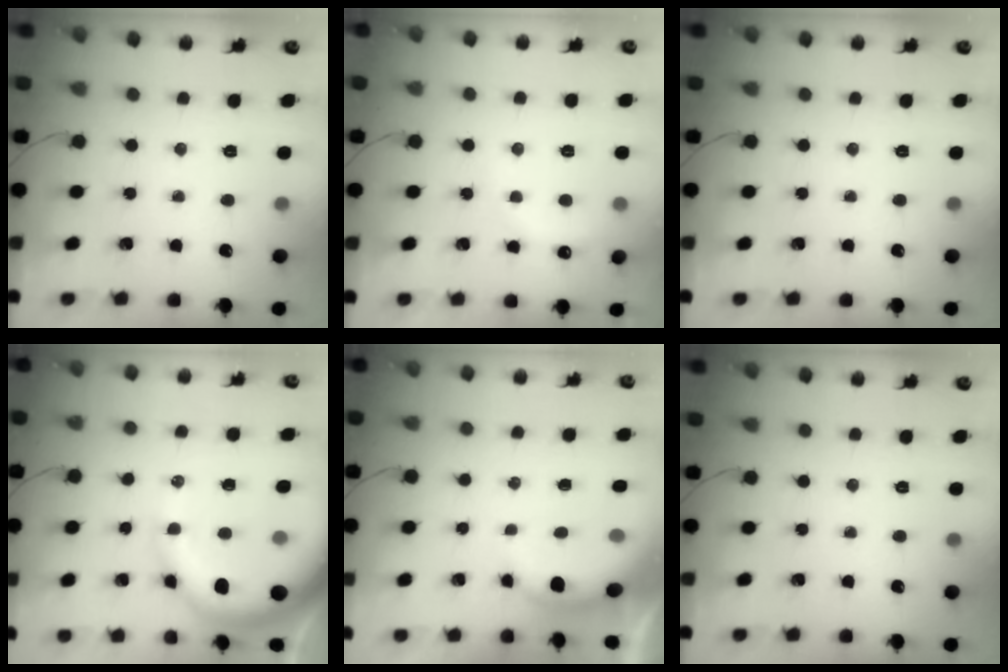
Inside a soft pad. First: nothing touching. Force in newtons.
{"total": 3.0, "press": 2.9, "slide": 0.8}
{"total": 0.0}
{"total": 13.7, "press": 13.4, "slide": 2.8}
{"total": 3.3, "press": 3.2, "slide": 0.8}
{"total": 0.0}